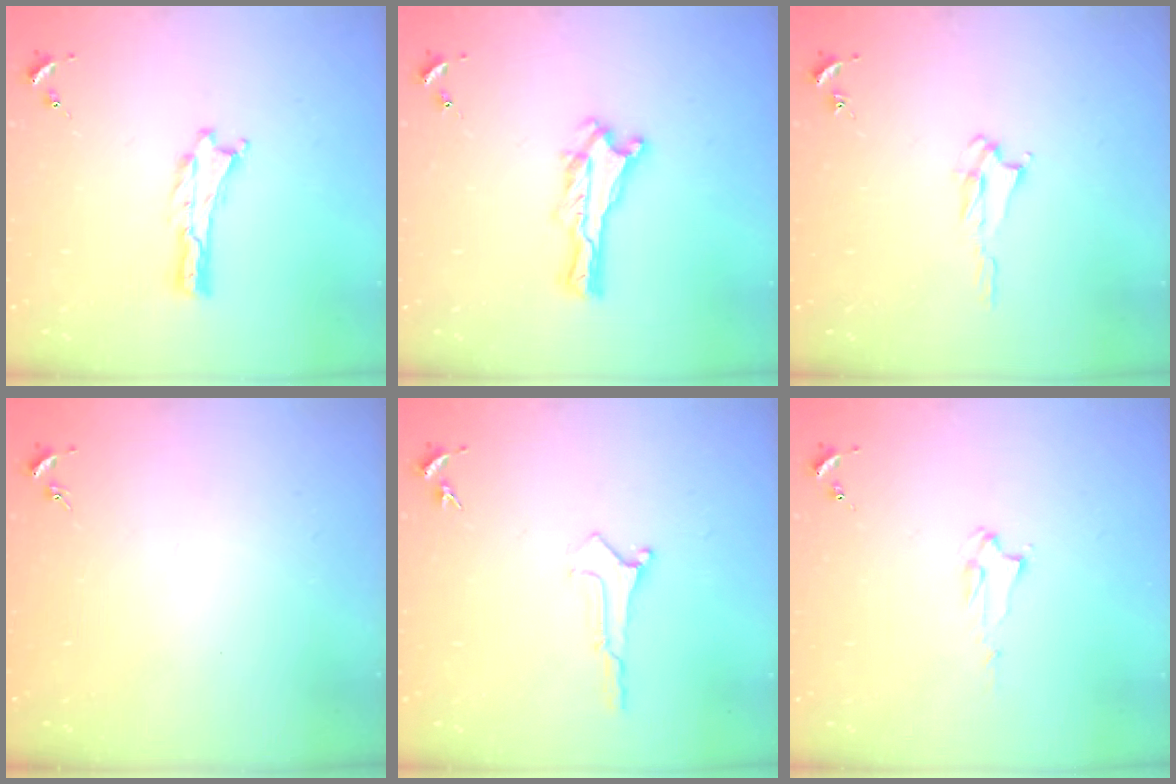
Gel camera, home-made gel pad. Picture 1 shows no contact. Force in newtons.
{"total": 0.0}
{"total": 2.1, "press": 2.0, "slide": 0.3}
{"total": 0.0}
{"total": 0.0}
{"total": 2.0, "press": 2.0, "slide": 0.2}